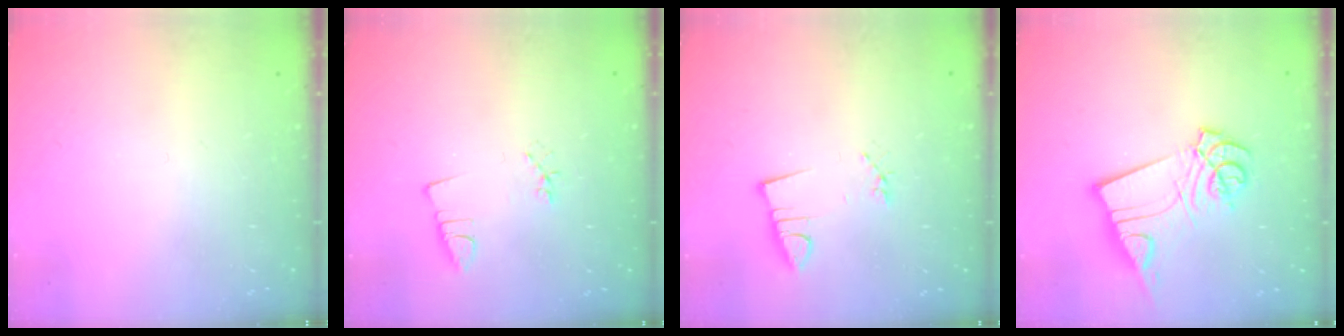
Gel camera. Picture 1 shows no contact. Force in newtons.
{"total": 2.2, "press": 1.7, "slide": 1.4}
{"total": 2.9, "press": 1.5, "slide": 2.5}
{"total": 11.3, "press": 11.2, "slide": 1.5}